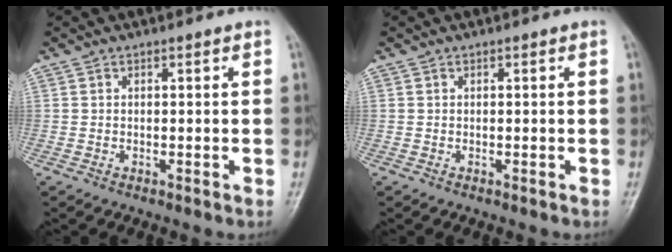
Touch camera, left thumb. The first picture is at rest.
{"total": 0.0}